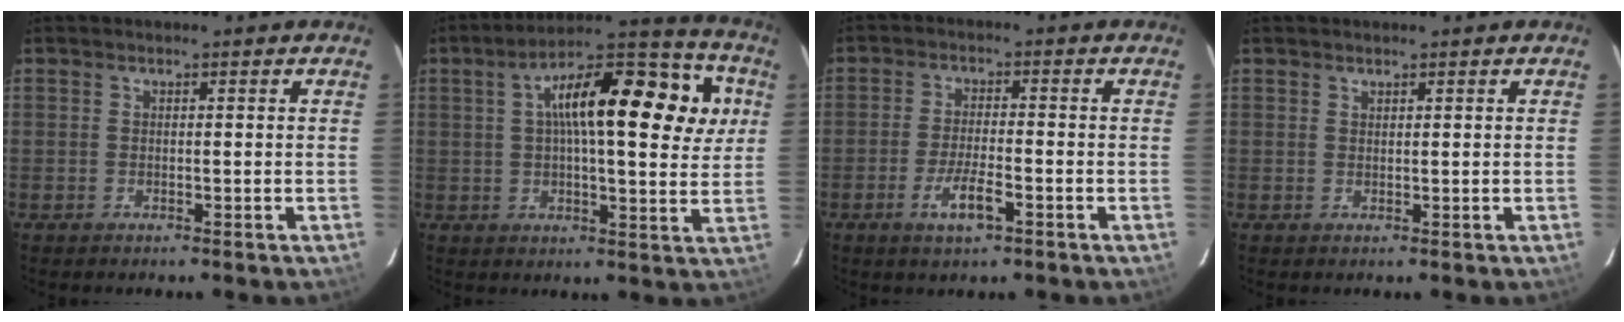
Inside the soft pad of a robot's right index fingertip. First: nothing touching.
{"total": 20.8, "force": [5.8, 7.1, 18.7], "torque": [-0.297, 0.038, 0.073]}
{"total": 5.8, "force": [-3.0, 1.3, 4.8], "torque": [-0.101, -0.007, -0.053]}
{"total": 0.6, "force": [0.6, 0.1, 0.0], "torque": [0.000, 0.001, 0.012]}